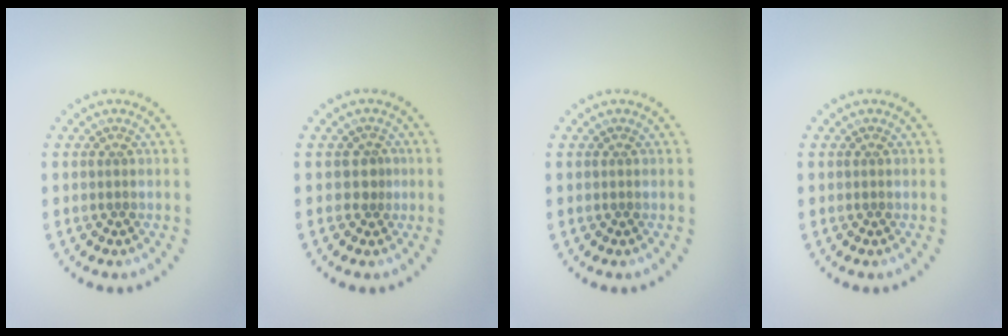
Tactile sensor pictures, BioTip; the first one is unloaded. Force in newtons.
{"total": 1.1, "press": 0.8, "slide": 0.8}
{"total": 0.0}
{"total": 0.0}